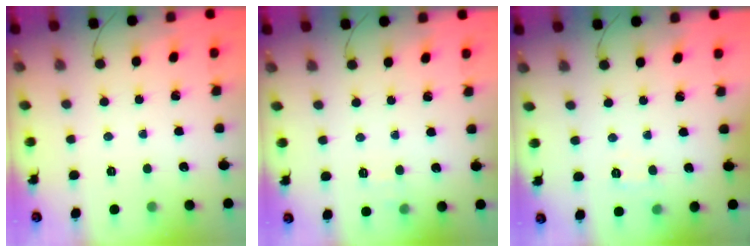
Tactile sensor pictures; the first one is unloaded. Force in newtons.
{"total": 4.9, "press": 4.7, "slide": 1.6}
{"total": 6.1, "press": 6.0, "slide": 1.4}